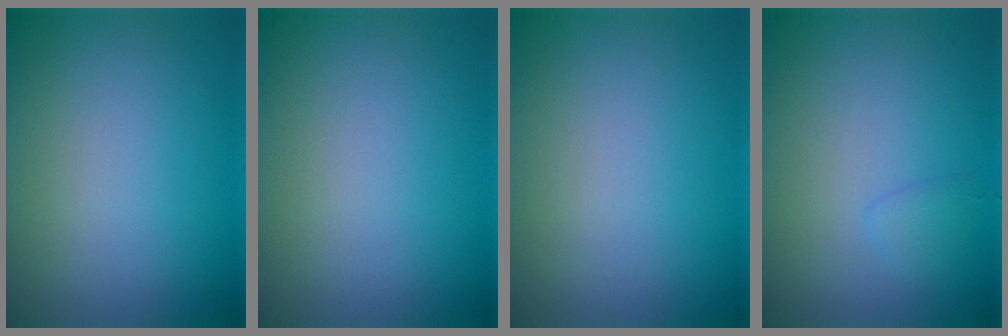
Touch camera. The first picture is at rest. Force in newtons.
{"total": 0.0}
{"total": 0.0}
{"total": 0.8, "press": 0.8, "slide": 0.1}